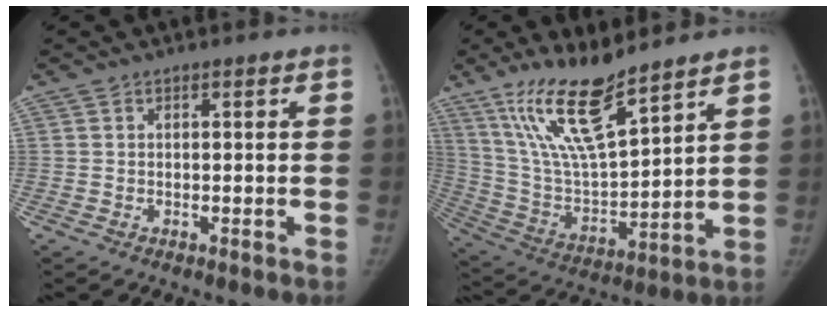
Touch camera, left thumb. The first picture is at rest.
{"total": 16.7, "force": [11.9, 3.7, 11.2], "torque": [-0.195, -0.068, 0.241]}